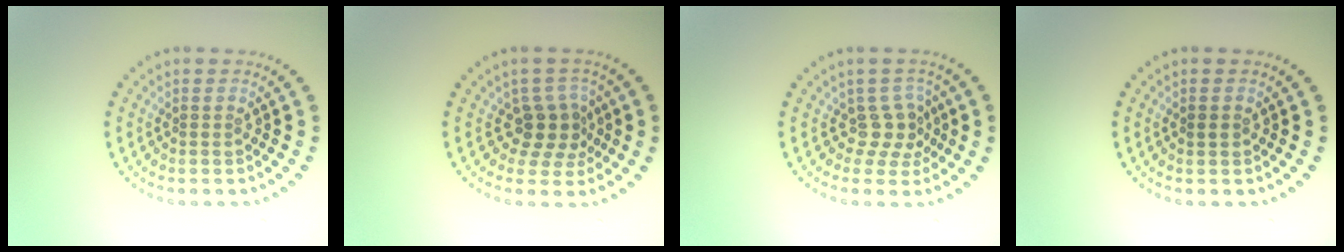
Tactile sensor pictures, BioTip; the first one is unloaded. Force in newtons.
{"total": 3.0, "press": 2.2, "slide": 1.9}
{"total": 2.3, "press": 1.6, "slide": 1.7}
{"total": 0.8, "press": 0.8, "slide": 0.3}